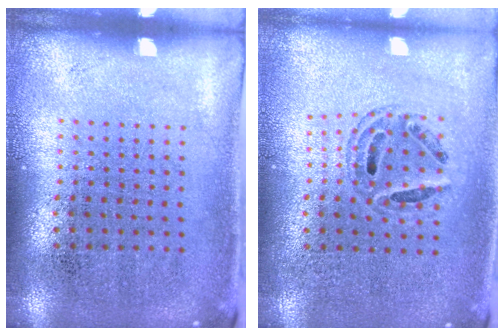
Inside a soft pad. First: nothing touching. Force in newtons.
{"total": 0.7, "press": 0.6, "slide": 0.2}